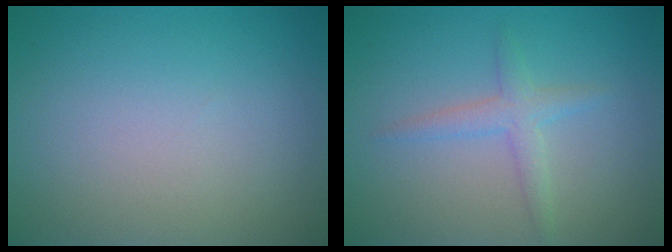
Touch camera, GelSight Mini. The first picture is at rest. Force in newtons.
{"total": 1.9, "press": 1.9, "slide": 0.1}